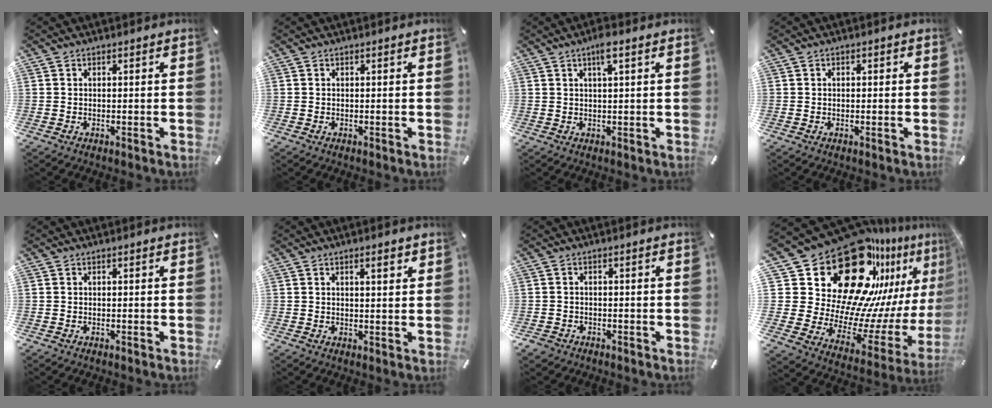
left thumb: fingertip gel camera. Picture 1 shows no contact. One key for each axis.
{"total": 0.0}
{"total": 4.1, "fx": 2.2, "fy": 0.7, "fz": 3.4, "tx": -0.072, "ty": 0.005, "tz": 0.036}
{"total": 0.8, "fx": 0.0, "fy": 0.6, "fz": 0.5, "tx": -0.011, "ty": 0.004, "tz": -0.002}
{"total": 0.0}
{"total": 2.8, "fx": 1.6, "fy": 0.7, "fz": 2.2, "tx": -0.037, "ty": 0.000, "tz": 0.025}
{"total": 1.7, "fx": -1.1, "fy": 1.3, "fz": 0.4, "tx": -0.007, "ty": 0.006, "tz": -0.024}
{"total": 34.6, "fx": 20.8, "fy": 18.4, "fz": 20.6, "tx": -0.317, "ty": -0.208, "tz": 0.400}